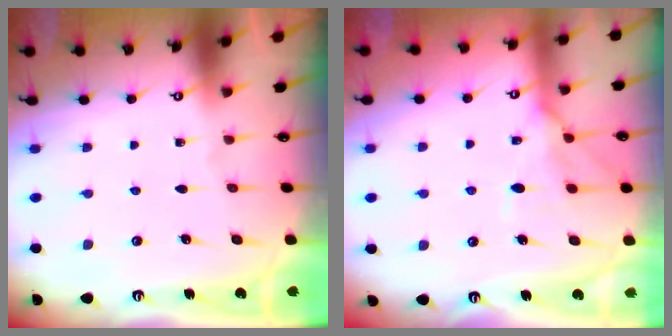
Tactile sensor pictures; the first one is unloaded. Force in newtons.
{"total": 12.2, "press": 12.1, "slide": 1.2}